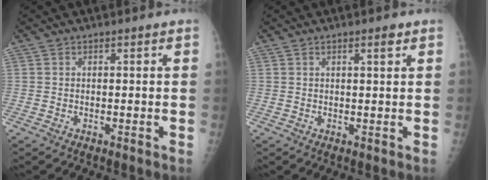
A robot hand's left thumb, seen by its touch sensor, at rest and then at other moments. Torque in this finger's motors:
{"motor_torque": [-0.29, -0.15, -0.31, -0.21, 0.05]}